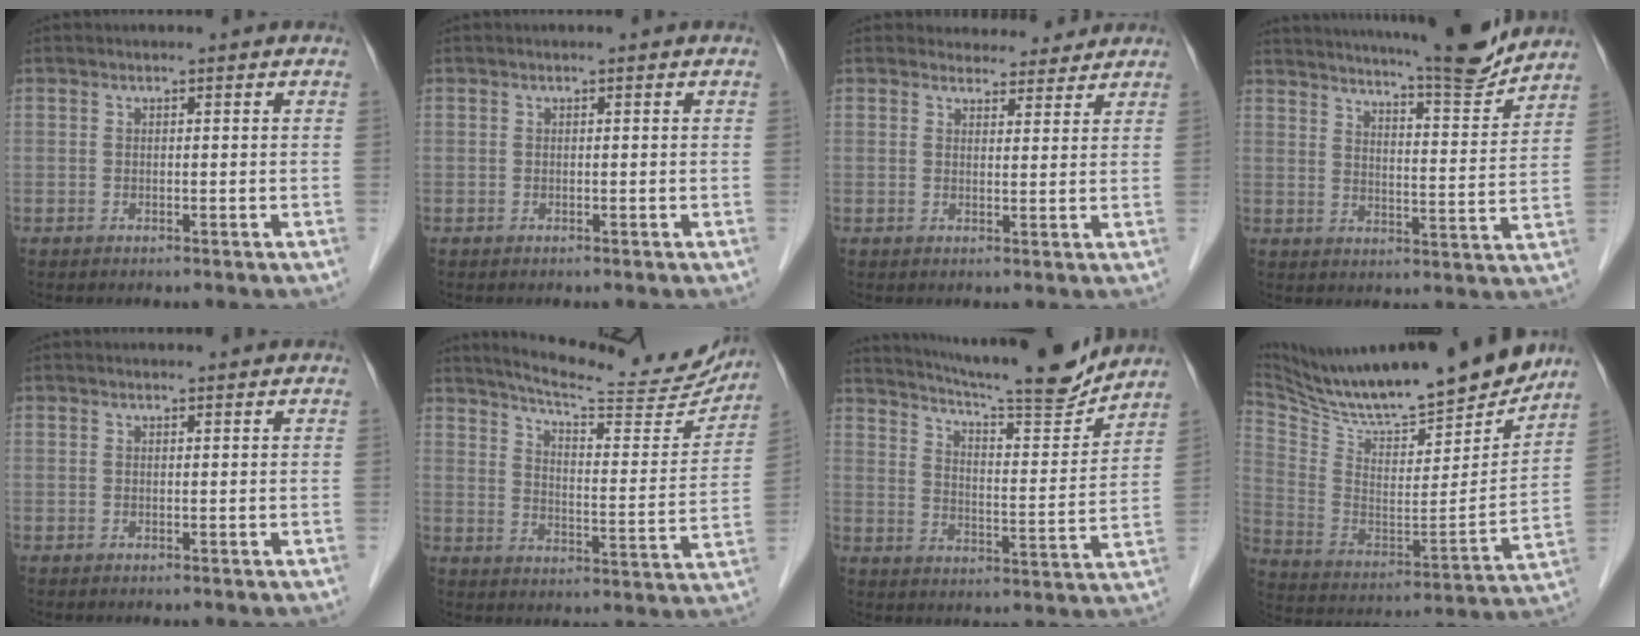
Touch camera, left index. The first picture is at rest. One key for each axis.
{"total": 0.0}
{"total": 4.4, "fx": 4.1, "fy": 1.5, "fz": 0.1, "tx": 0.004, "ty": 0.002, "tz": 0.051}
{"total": 14.9, "fx": 13.9, "fy": 0.1, "fz": 5.4, "tx": -0.088, "ty": -0.031, "tz": 0.189}
{"total": 0.8, "fx": 0.8, "fy": 0.0, "fz": 0.0, "tx": -0.007, "ty": 0.002, "tz": 0.012}
{"total": 15.1, "fx": 14.4, "fy": 1.8, "fz": 4.1, "tx": -0.058, "ty": -0.032, "tz": 0.186}
{"total": 17.0, "fx": 15.8, "fy": 0.3, "fz": 6.1, "tx": -0.105, "ty": -0.033, "tz": 0.225}
{"total": 25.8, "fx": 23.0, "fy": 3.3, "fz": 11.2, "tx": -0.206, "ty": -0.048, "tz": 0.356}